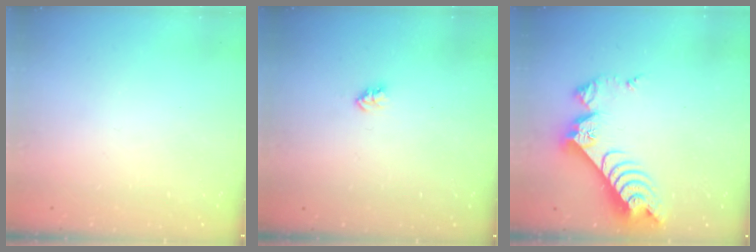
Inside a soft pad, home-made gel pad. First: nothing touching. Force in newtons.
{"total": 2.7, "press": 2.7, "slide": 0.4}
{"total": 11.0, "press": 11.0, "slide": 1.0}